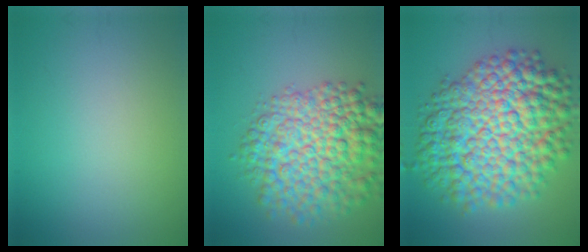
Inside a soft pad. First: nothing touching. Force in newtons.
{"total": 9.7, "press": 9.7, "slide": 0.3}
{"total": 13.9, "press": 13.9, "slide": 0.3}